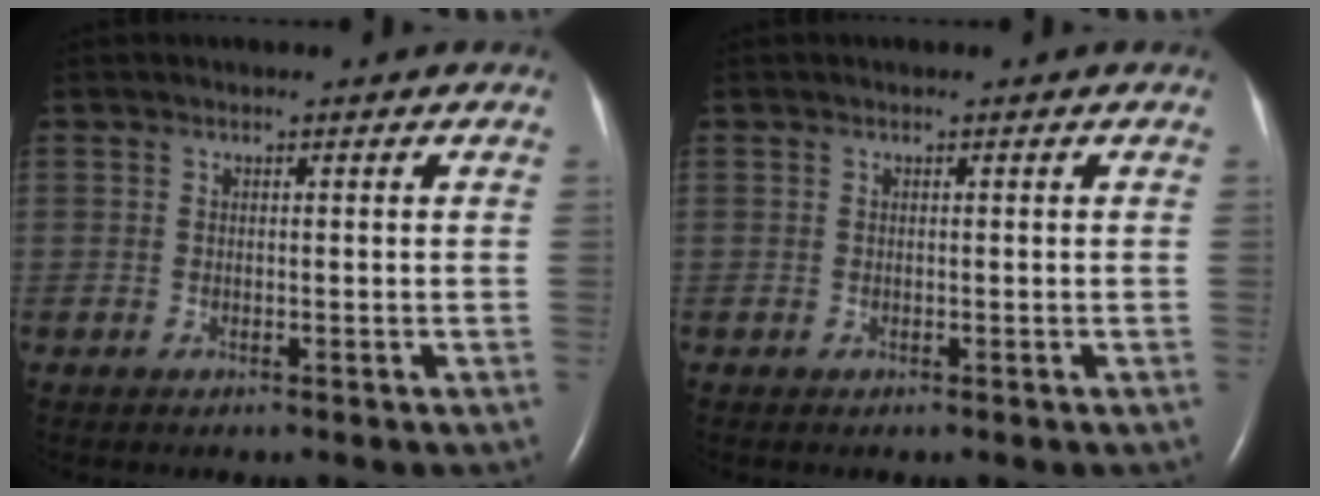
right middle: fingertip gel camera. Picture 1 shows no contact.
{"total": 0.0}